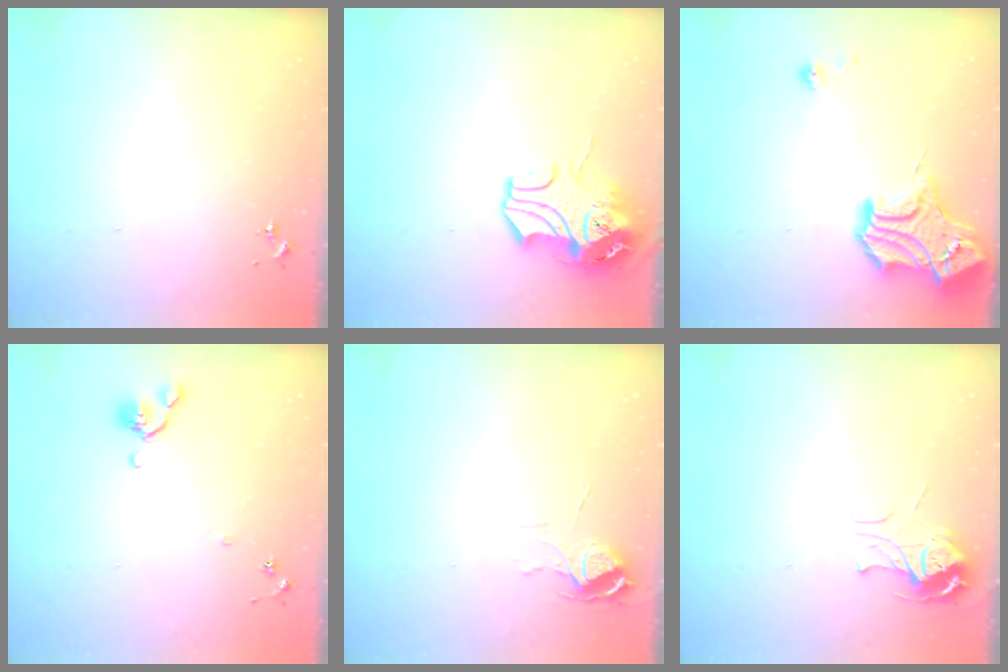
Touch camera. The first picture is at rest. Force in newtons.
{"total": 12.3, "press": 12.2, "slide": 1.9}
{"total": 19.1, "press": 19.0, "slide": 1.8}
{"total": 6.9, "press": 6.8, "slide": 1.5}
{"total": 5.4, "press": 5.4, "slide": 0.5}
{"total": 6.7, "press": 6.7, "slide": 0.6}